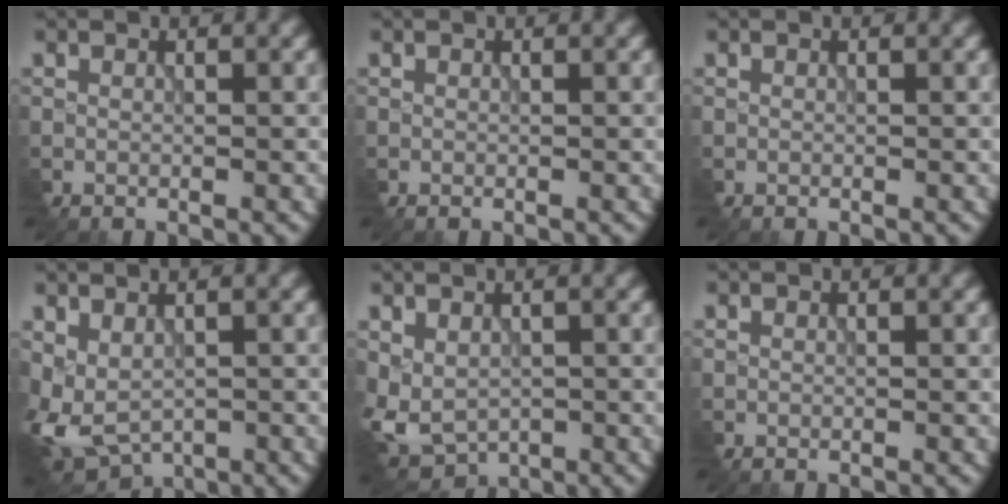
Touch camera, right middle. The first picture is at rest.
{"total": 0.0}
{"total": 0.0}
{"total": 4.3, "force": [-0.2, 2.8, 3.2], "torque": [-0.080, -0.004, 0.004]}
{"total": 3.8, "force": [-0.3, 2.9, 2.4], "torque": [-0.059, -0.009, 0.001]}
{"total": 0.0}